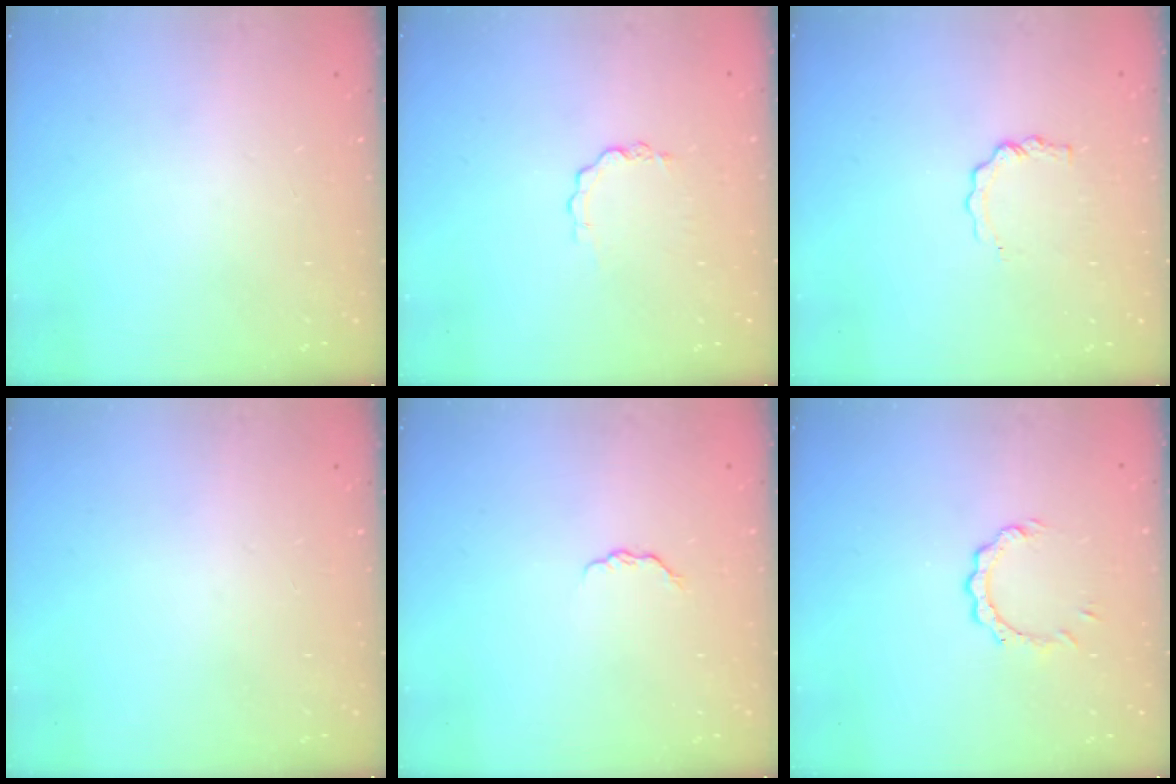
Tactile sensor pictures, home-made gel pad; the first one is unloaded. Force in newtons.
{"total": 2.9, "press": 2.9, "slide": 0.2}
{"total": 3.5, "press": 3.5, "slide": 0.3}
{"total": 0.0}
{"total": 3.6, "press": 3.5, "slide": 0.5}
{"total": 3.5, "press": 3.5, "slide": 0.4}